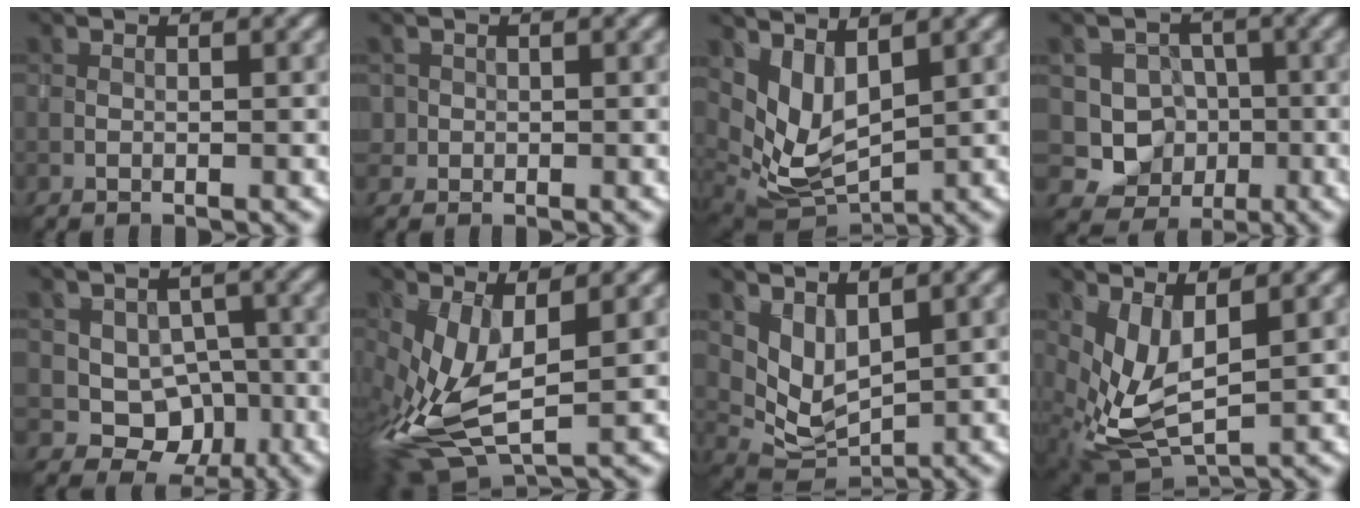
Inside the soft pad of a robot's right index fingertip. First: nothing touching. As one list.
[{"total": 1.4, "force": [-0.2, 1.3, -0.2], "torque": [0.013, 0.008, -0.004]}, {"total": 4.9, "force": [2.8, 2.3, 3.3], "torque": [-0.076, -0.018, 0.064]}, {"total": 5.8, "force": [-0.8, 5.5, 1.6], "torque": [0.001, 0.003, -0.040]}, {"total": 4.9, "force": [-0.6, 4.2, 2.5], "torque": [-0.013, 0.003, -0.015]}, {"total": 6.4, "force": [-0.6, 3.2, 5.6], "torque": [-0.146, -0.006, -0.011]}, {"total": 3.8, "force": [2.3, 2.0, 2.2], "torque": [-0.052, -0.016, 0.052]}, {"total": 4.4, "force": [1.4, 2.0, 3.6], "torque": [-0.089, -0.013, 0.034]}]